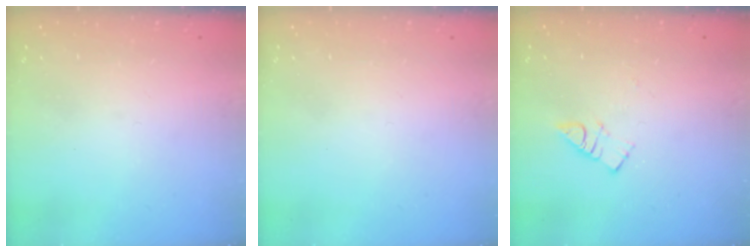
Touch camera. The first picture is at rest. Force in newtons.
{"total": 1.8, "press": 1.8, "slide": 0.2}
{"total": 3.9, "press": 3.9, "slide": 0.5}